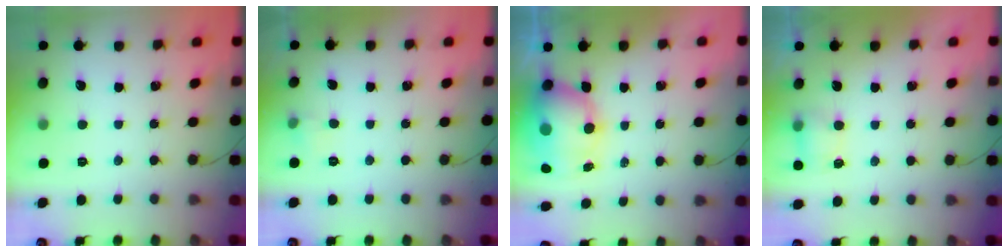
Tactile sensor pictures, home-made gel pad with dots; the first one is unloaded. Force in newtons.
{"total": 3.7, "press": 3.5, "slide": 1.2}
{"total": 10.4, "press": 10.2, "slide": 2.1}
{"total": 5.0, "press": 4.8, "slide": 1.0}